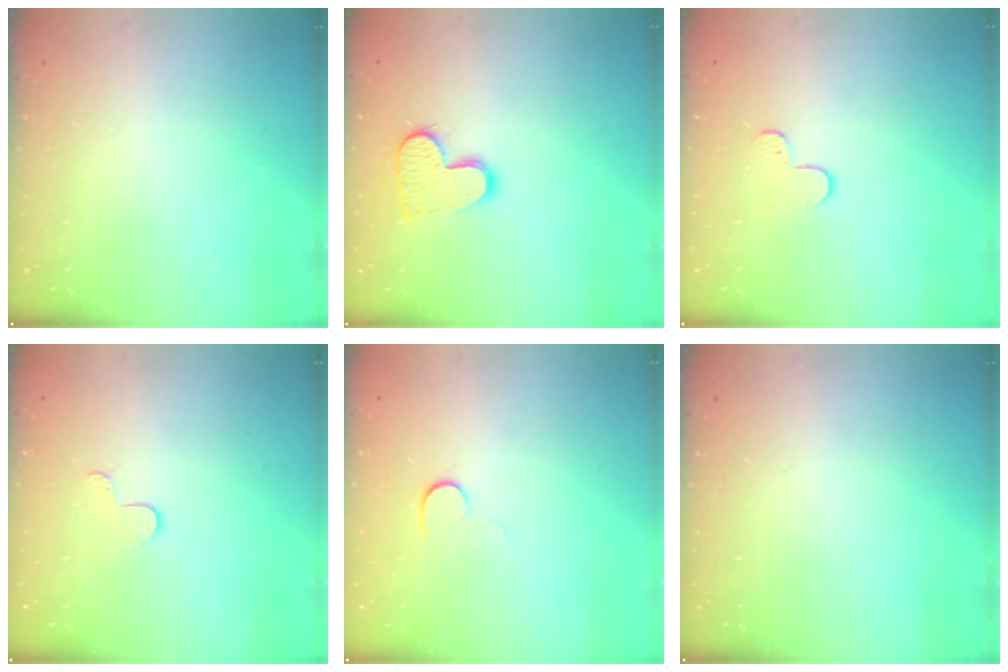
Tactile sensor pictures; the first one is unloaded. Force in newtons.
{"total": 12.0, "press": 11.9, "slide": 0.8}
{"total": 5.5, "press": 5.5, "slide": 0.5}
{"total": 4.7, "press": 4.6, "slide": 0.4}
{"total": 4.8, "press": 4.7, "slide": 0.5}
{"total": 0.0}